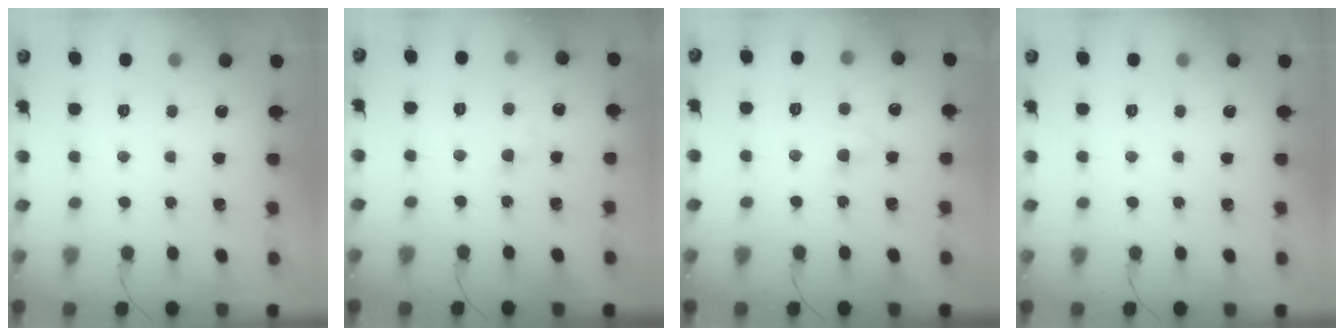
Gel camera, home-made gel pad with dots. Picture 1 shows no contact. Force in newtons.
{"total": 3.1, "press": 2.9, "slide": 1.0}
{"total": 3.9, "press": 3.7, "slide": 1.1}
{"total": 0.0}